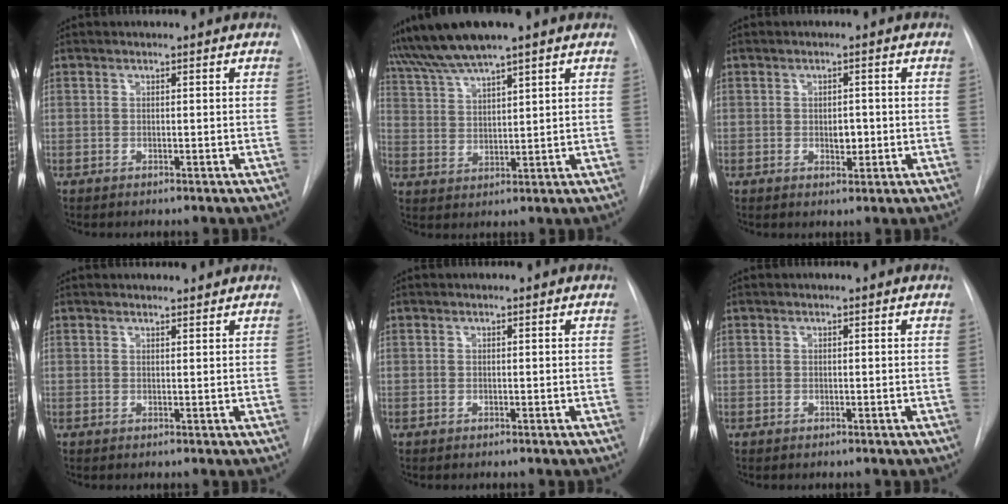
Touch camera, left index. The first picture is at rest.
{"total": 8.9, "force": [7.4, -0.1, 4.9], "torque": [-0.104, 0.025, 0.140]}
{"total": 2.2, "force": [-0.3, 1.2, 1.8], "torque": [-0.025, -0.002, -0.001]}
{"total": 3.0, "force": [3.0, 0.4, 0.4], "torque": [-0.009, 0.007, 0.036]}
{"total": 0.0}
{"total": 0.0}